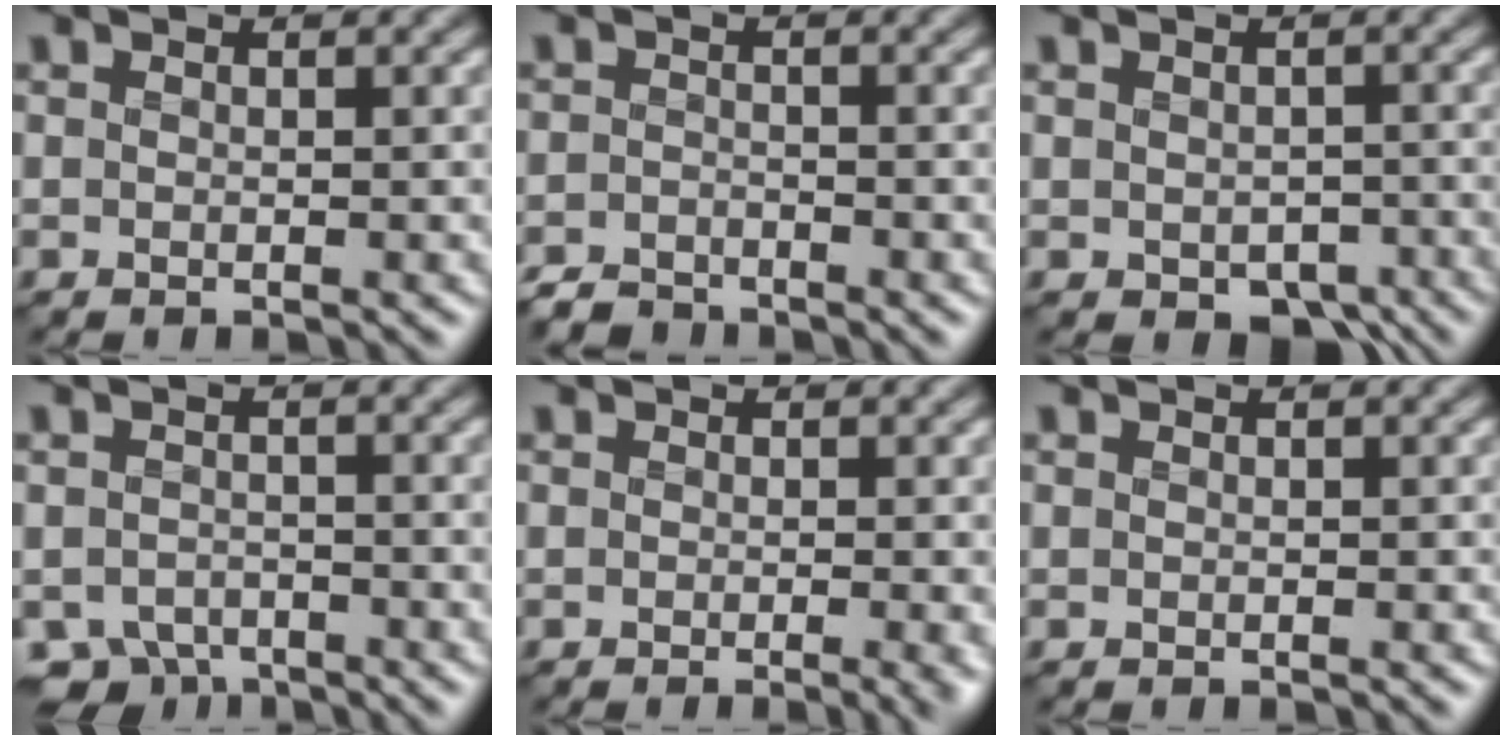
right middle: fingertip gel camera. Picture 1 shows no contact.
{"total": 2.5, "force": [-2.5, 0.5, 0.2], "torque": [-0.001, -0.005, -0.049]}
{"total": 3.9, "force": [-2.1, 2.4, 2.4], "torque": [-0.030, -0.021, -0.022]}
{"total": 3.8, "force": [-3.2, 1.7, 1.1], "torque": [-0.014, -0.016, -0.062]}
{"total": 1.8, "force": [-0.4, 0.4, 1.7], "torque": [-0.015, 0.001, -0.010]}
{"total": 0.0}